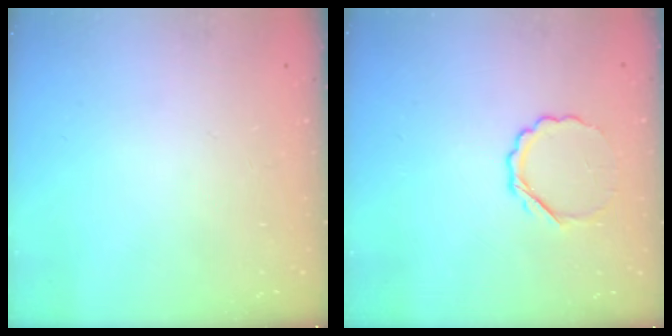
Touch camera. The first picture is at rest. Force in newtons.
{"total": 4.7, "press": 4.5, "slide": 1.1}